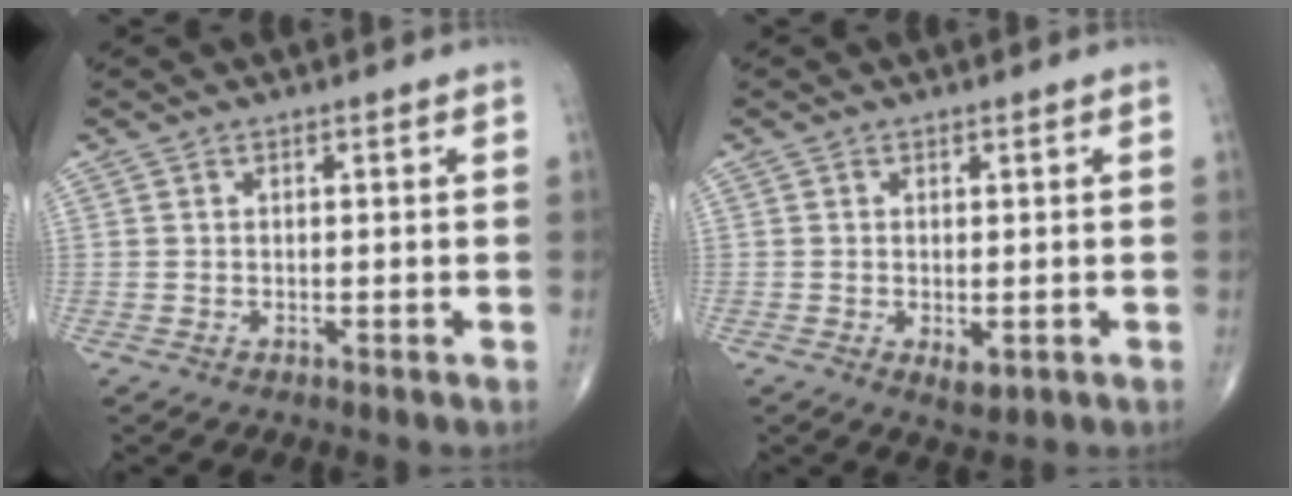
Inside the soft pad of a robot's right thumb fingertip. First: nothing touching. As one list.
[{"total": 2.3, "force": [-0.5, 1.1, 2.0], "torque": [-0.028, -0.006, -0.003]}]